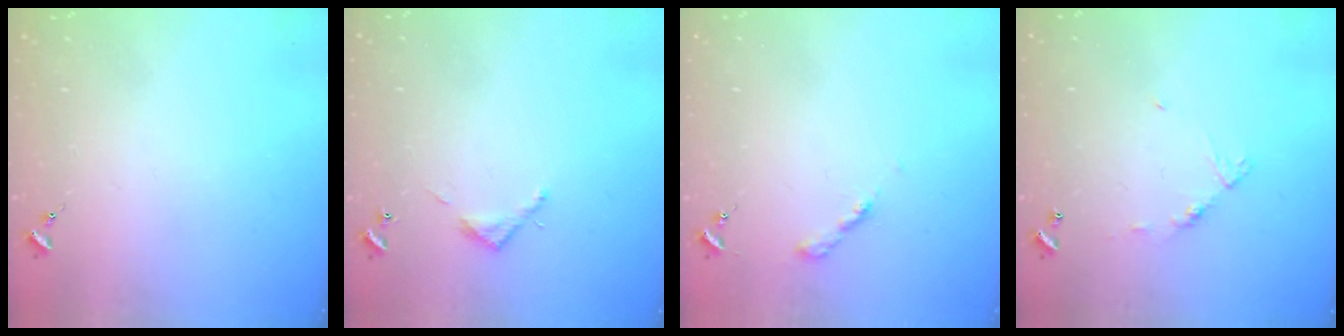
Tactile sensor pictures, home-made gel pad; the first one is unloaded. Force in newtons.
{"total": 3.2, "press": 3.2, "slide": 0.2}
{"total": 3.1, "press": 3.1, "slide": 0.2}
{"total": 6.2, "press": 6.2, "slide": 0.4}